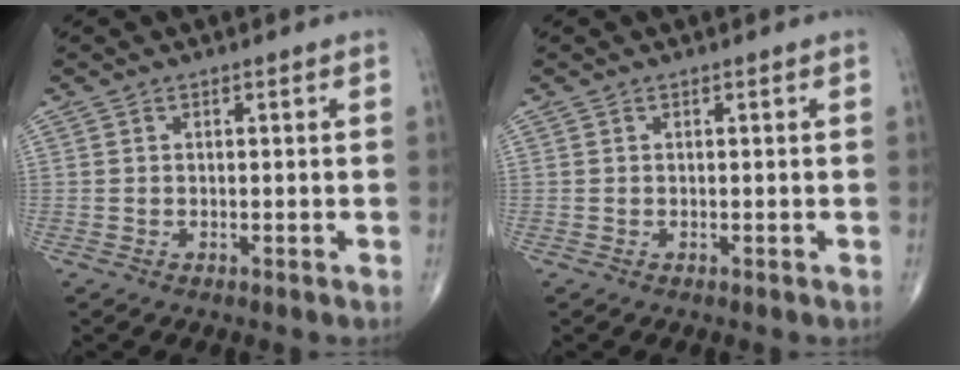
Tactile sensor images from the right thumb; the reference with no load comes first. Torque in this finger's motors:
{"motor_torque": [0.00, 0.00, 0.00, 0.00, 0.02]}